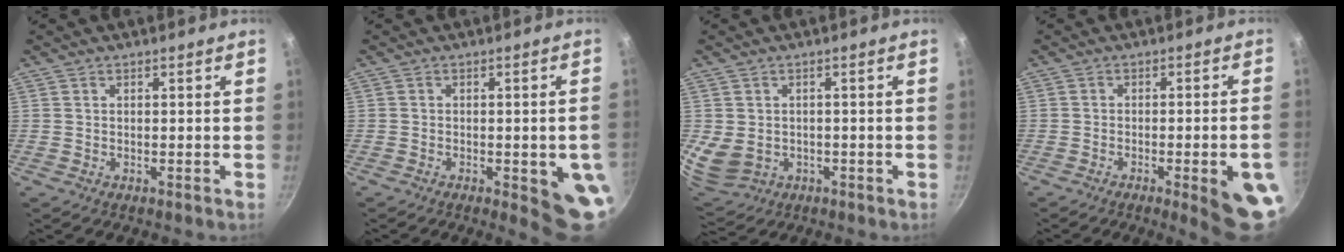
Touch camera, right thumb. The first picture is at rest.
{"total": 9.1, "force": [-2.4, 2.8, 8.3], "torque": [-0.069, 0.007, -0.024]}
{"total": 7.3, "force": [-0.9, 5.9, 4.1], "torque": [-0.063, -0.002, 0.001]}
{"total": 11.4, "force": [-4.0, 2.4, 10.3], "torque": [-0.103, 0.019, -0.047]}